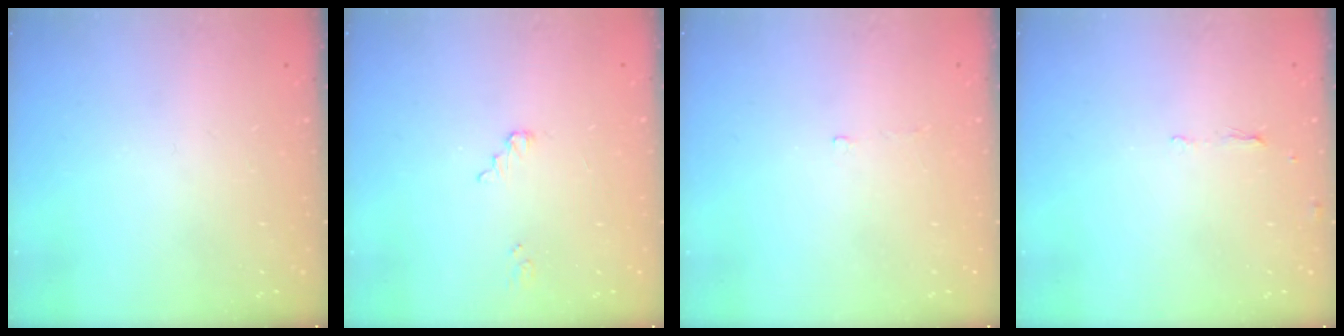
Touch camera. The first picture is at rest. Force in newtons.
{"total": 2.5, "press": 2.5, "slide": 0.1}
{"total": 1.6, "press": 1.5, "slide": 0.3}
{"total": 4.6, "press": 2.6, "slide": 3.8}